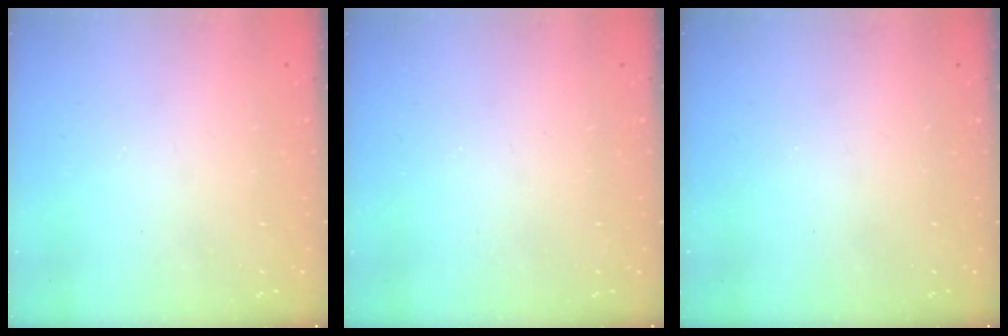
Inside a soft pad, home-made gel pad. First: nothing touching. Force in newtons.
{"total": 0.0}
{"total": 0.0}